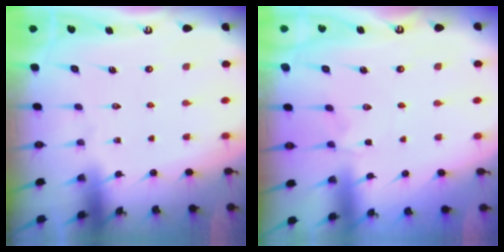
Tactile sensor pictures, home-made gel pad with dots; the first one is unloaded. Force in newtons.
{"total": 1.7, "press": 1.6, "slide": 0.5}